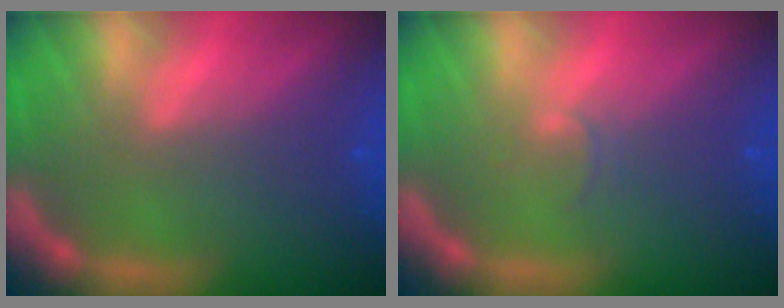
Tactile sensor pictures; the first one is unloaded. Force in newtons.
{"total": 1.0}